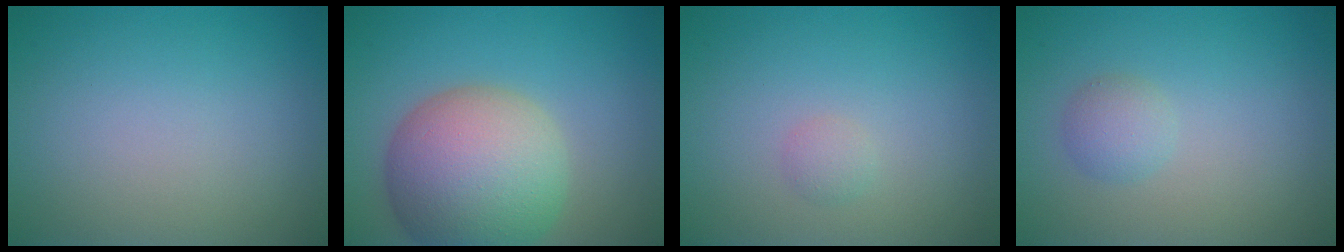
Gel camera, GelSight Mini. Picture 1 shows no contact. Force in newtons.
{"total": 10.6, "press": 10.6, "slide": 0.6}
{"total": 0.9, "press": 0.9, "slide": 0.0}
{"total": 1.7, "press": 1.7, "slide": 0.1}